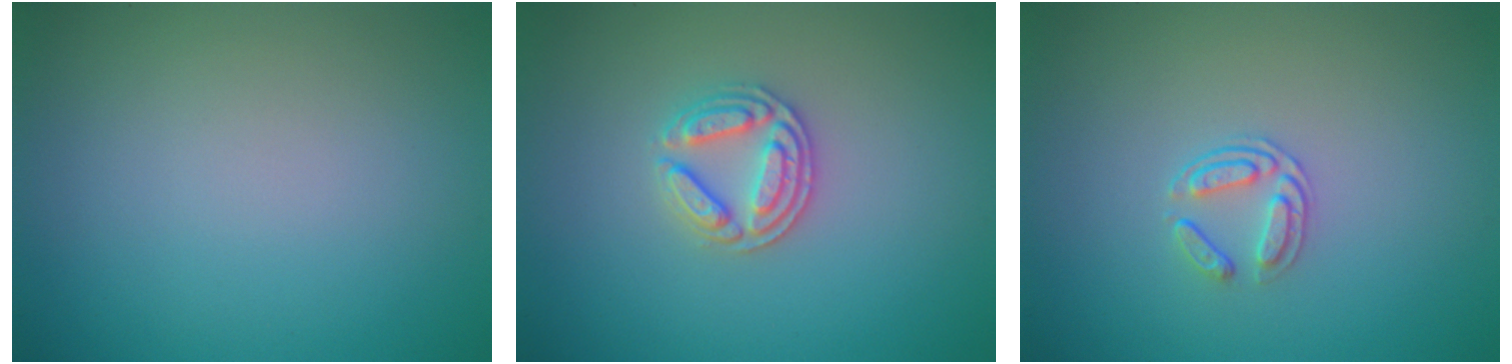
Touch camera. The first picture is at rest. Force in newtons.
{"total": 2.9, "press": 2.7, "slide": 0.9}
{"total": 1.7, "press": 1.3, "slide": 1.1}